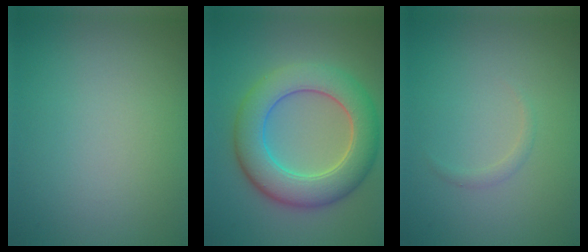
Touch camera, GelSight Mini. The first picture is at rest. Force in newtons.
{"total": 7.6, "press": 7.6, "slide": 0.1}
{"total": 0.7, "press": 0.7, "slide": 0.1}